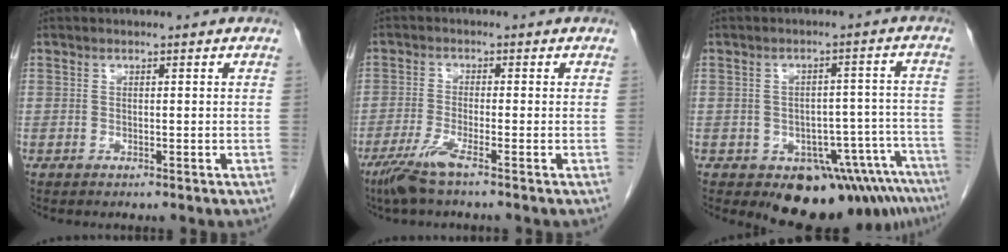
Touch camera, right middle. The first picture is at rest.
{"total": 4.5, "force": [-3.0, -0.2, 3.3], "torque": [-0.071, -0.012, -0.065]}
{"total": 12.7, "force": [-10.3, 4.8, 5.6], "torque": [-0.021, 0.035, -0.123]}